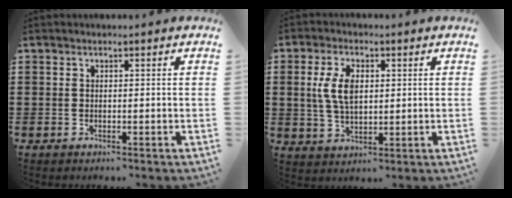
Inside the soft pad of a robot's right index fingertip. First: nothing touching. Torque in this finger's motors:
{"motor_torque": [0.77, -0.42, 0.65, 0.17]}